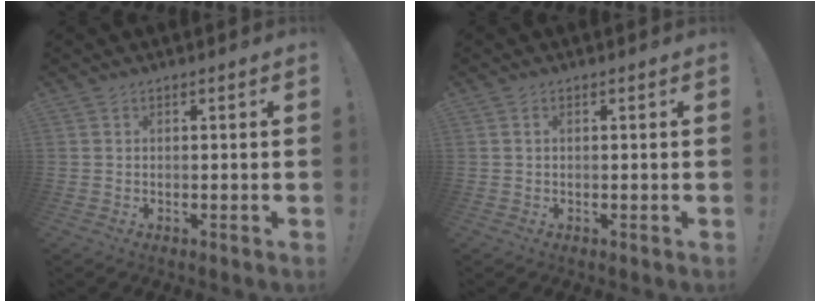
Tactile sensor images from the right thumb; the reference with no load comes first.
{"total": 0.5, "force": [0.0, 0.2, 0.5], "torque": [-0.014, 0.004, 0.001]}